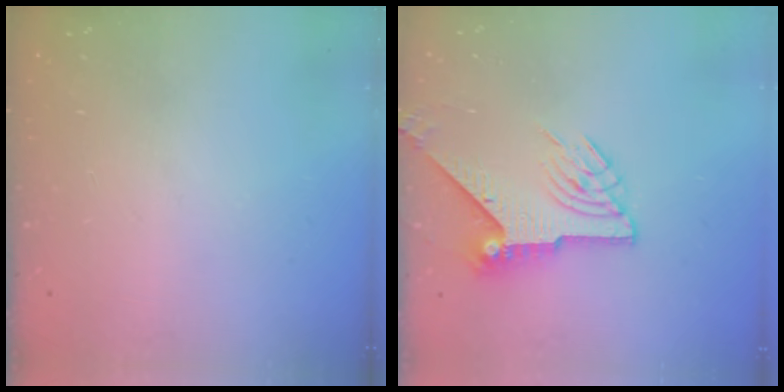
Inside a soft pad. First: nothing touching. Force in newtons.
{"total": 9.2, "press": 9.2, "slide": 0.6}